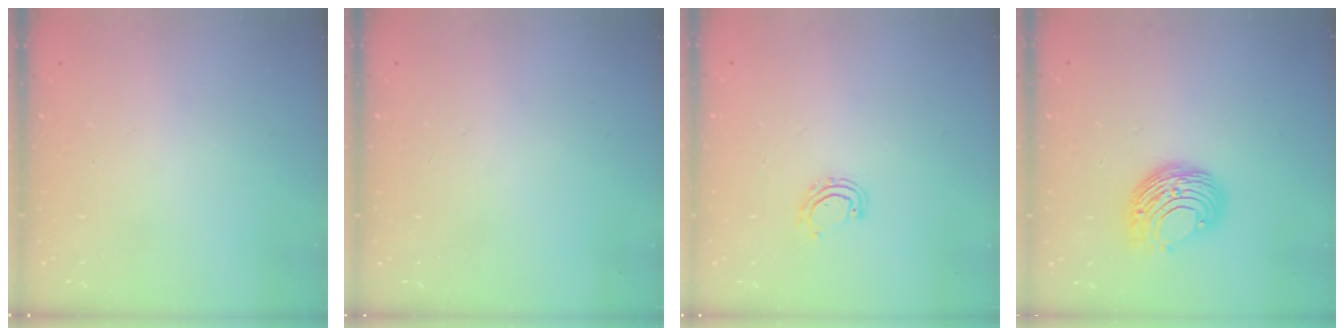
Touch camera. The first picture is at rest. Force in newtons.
{"total": 0.0}
{"total": 6.1, "press": 5.9, "slide": 1.4}
{"total": 9.2, "press": 9.2, "slide": 0.4}